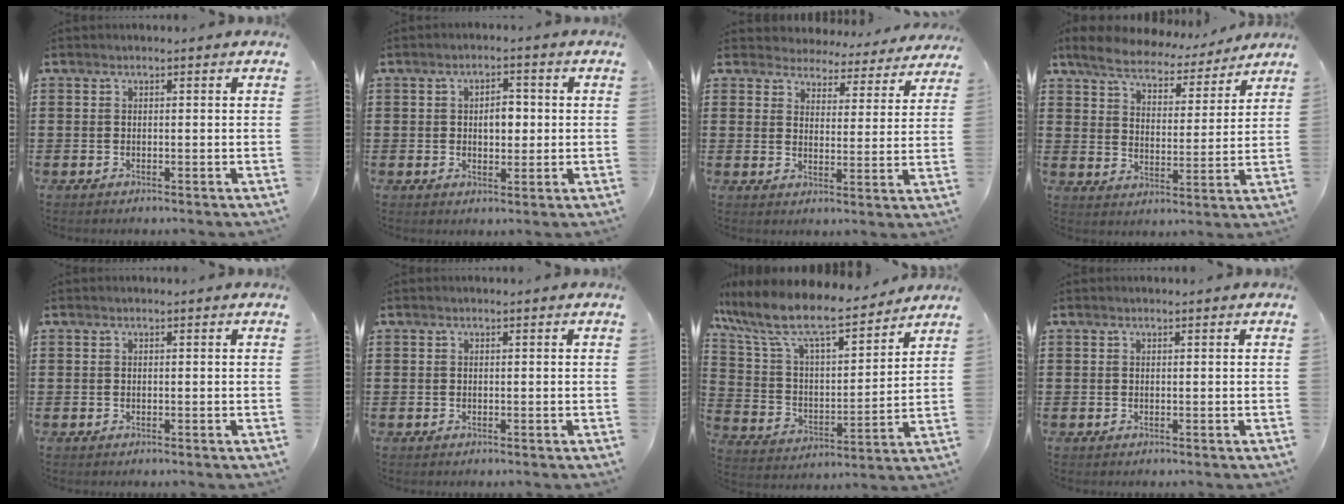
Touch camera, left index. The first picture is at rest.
{"total": 3.9, "force": [0.1, 2.3, 3.1], "torque": [-0.050, 0.002, -0.006]}
{"total": 4.4, "force": [4.3, 0.6, -0.2], "torque": [-0.015, -0.035, 0.072]}
{"total": 6.3, "force": [5.9, 1.7, 1.7], "torque": [-0.065, -0.031, 0.102]}
{"total": 0.0}
{"total": 0.0}
{"total": 10.8, "force": [9.0, 2.4, 5.5], "torque": [-0.145, -0.053, 0.153]}
{"total": 0.0}